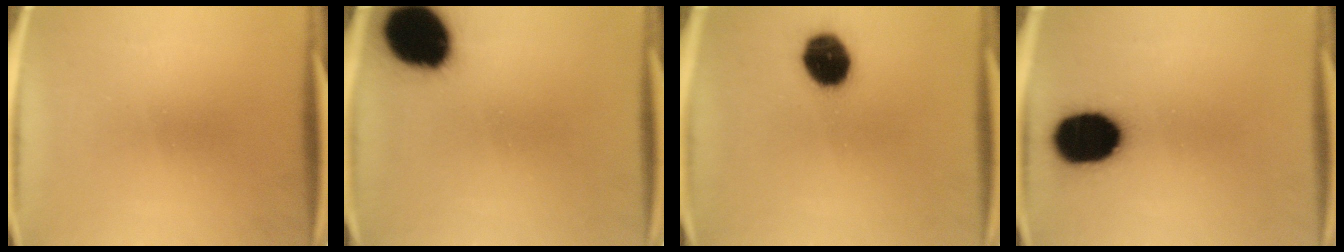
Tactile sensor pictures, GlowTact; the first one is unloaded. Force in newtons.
{"total": 18.9}
{"total": 11.9}
{"total": 17.6}